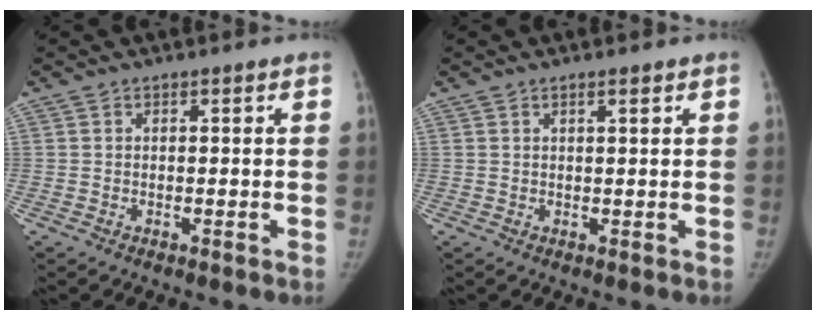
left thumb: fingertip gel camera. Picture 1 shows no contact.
{"total": 1.4, "force": [0.9, 0.2, 1.0], "torque": [-0.016, -0.004, 0.015]}